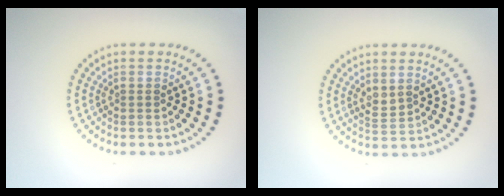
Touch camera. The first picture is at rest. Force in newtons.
{"total": 1.4, "press": 1.2, "slide": 0.6}